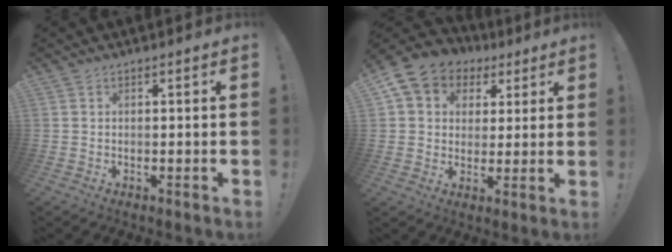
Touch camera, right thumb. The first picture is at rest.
{"total": 8.6, "force": [3.4, 7.4, 2.7], "torque": [-0.046, -0.016, 0.070]}